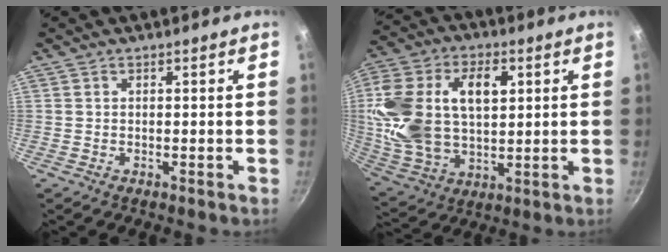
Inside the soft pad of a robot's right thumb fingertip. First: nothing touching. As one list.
[{"total": 21.2, "force": [4.0, 13.4, 15.9], "torque": [-0.306, 0.002, 0.077]}]